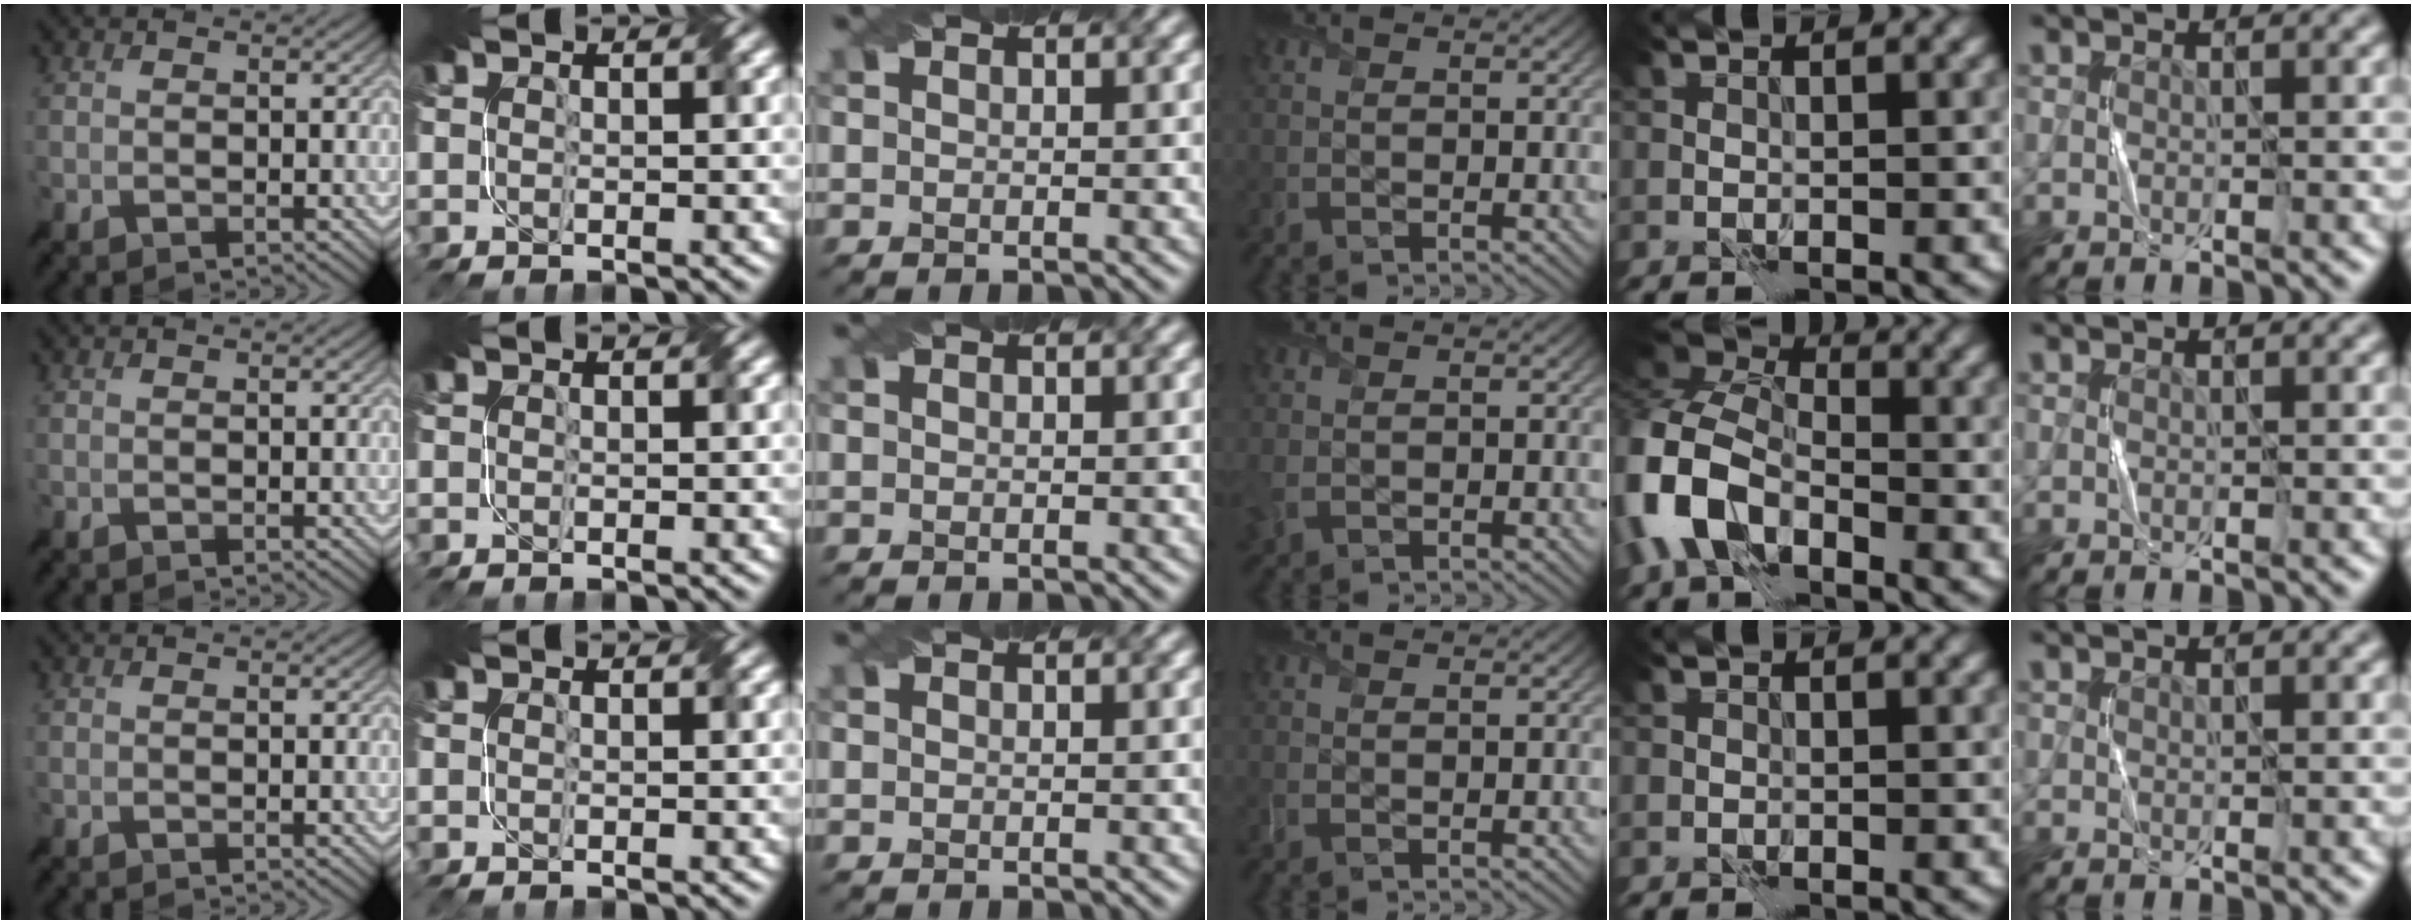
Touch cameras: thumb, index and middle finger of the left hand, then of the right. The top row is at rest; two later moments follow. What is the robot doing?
{"motion": "fold", "object": "file"}